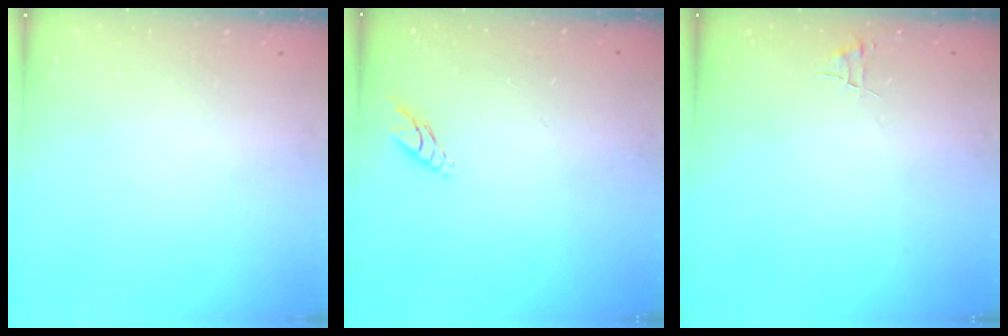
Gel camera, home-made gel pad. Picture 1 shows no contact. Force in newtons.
{"total": 4.9, "press": 4.9, "slide": 0.3}
{"total": 3.2, "press": 3.2, "slide": 0.2}